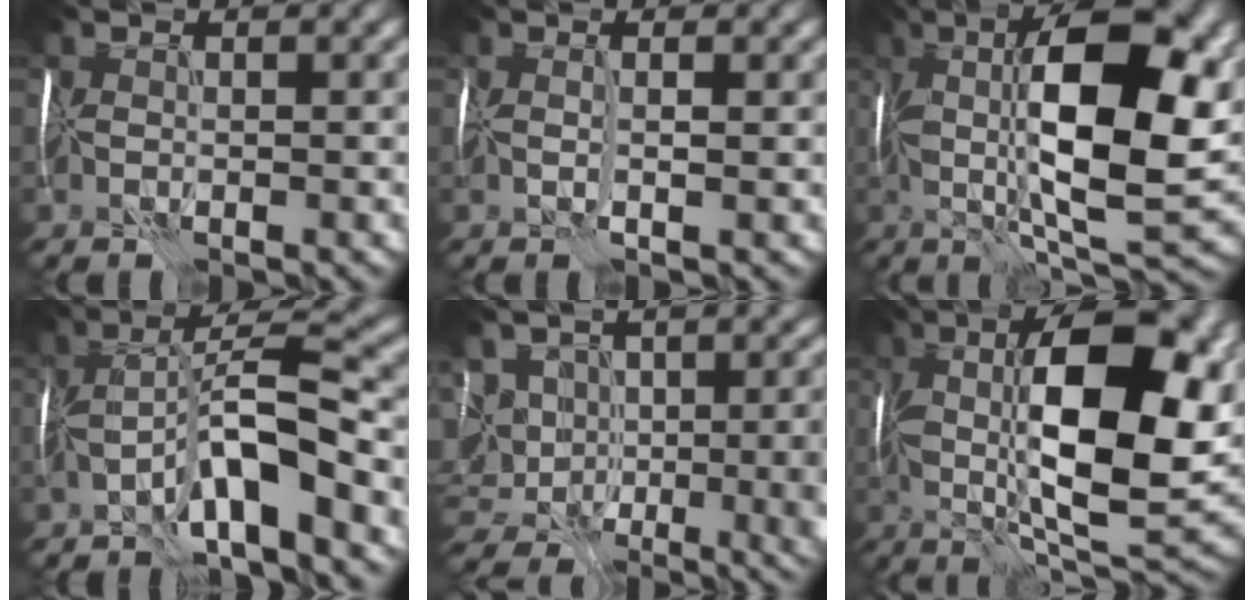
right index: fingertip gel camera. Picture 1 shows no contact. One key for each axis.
{"total": 0.9, "fx": 0.7, "fy": -0.5, "fz": 0.3, "tx": -0.009, "ty": -0.001, "tz": 0.009}
{"total": 13.0, "fx": 2.6, "fy": 4.2, "fz": 12.0, "tx": -0.198, "ty": 0.001, "tz": 0.044}
{"total": 7.7, "fx": -3.0, "fy": 1.5, "fz": 7.0, "tx": -0.114, "ty": 0.020, "tz": -0.060}
{"total": 15.5, "fx": -0.3, "fy": 12.5, "fz": 9.1, "tx": -0.164, "ty": -0.023, "tz": 0.018}
{"total": 14.1, "fx": 2.7, "fy": 5.3, "fz": 12.7, "tx": -0.212, "ty": -0.002, "tz": 0.046}